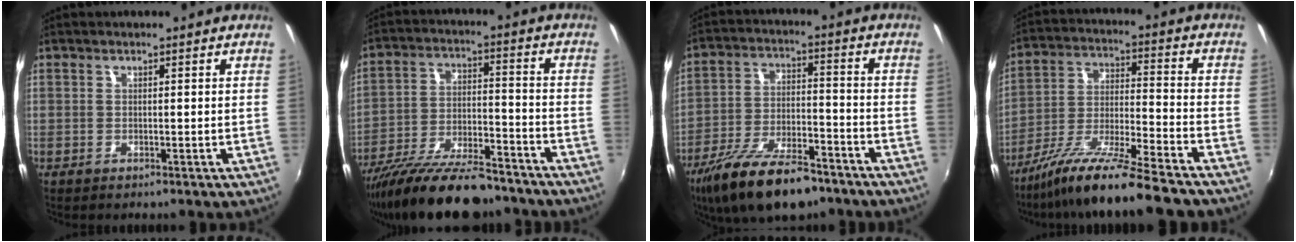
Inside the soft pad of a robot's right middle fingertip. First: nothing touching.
{"total": 18.3, "force": [-14.9, 4.8, 9.4], "torque": [-0.184, -0.033, -0.243]}
{"total": 17.3, "force": [-12.5, 6.3, 10.2], "torque": [-0.205, -0.029, -0.211]}
{"total": 16.7, "force": [-13.7, 0.4, 9.6], "torque": [-0.190, -0.030, -0.240]}